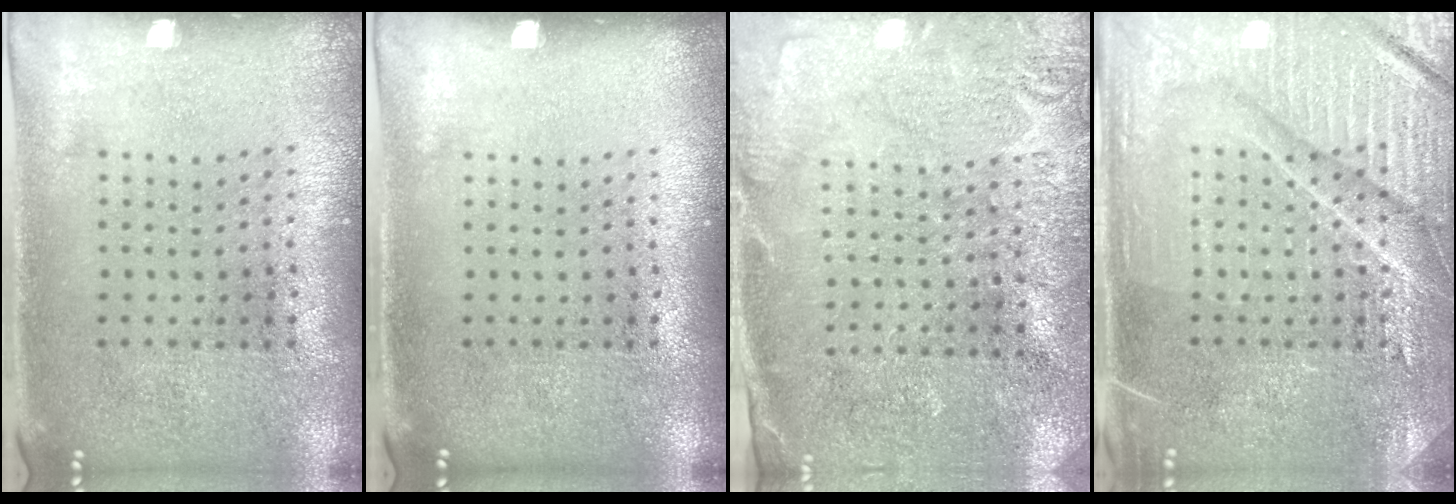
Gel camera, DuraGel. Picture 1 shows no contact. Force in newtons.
{"total": 0.0}
{"total": 2.7, "press": 2.7, "slide": 0.2}
{"total": 4.3, "press": 4.2, "slide": 0.8}